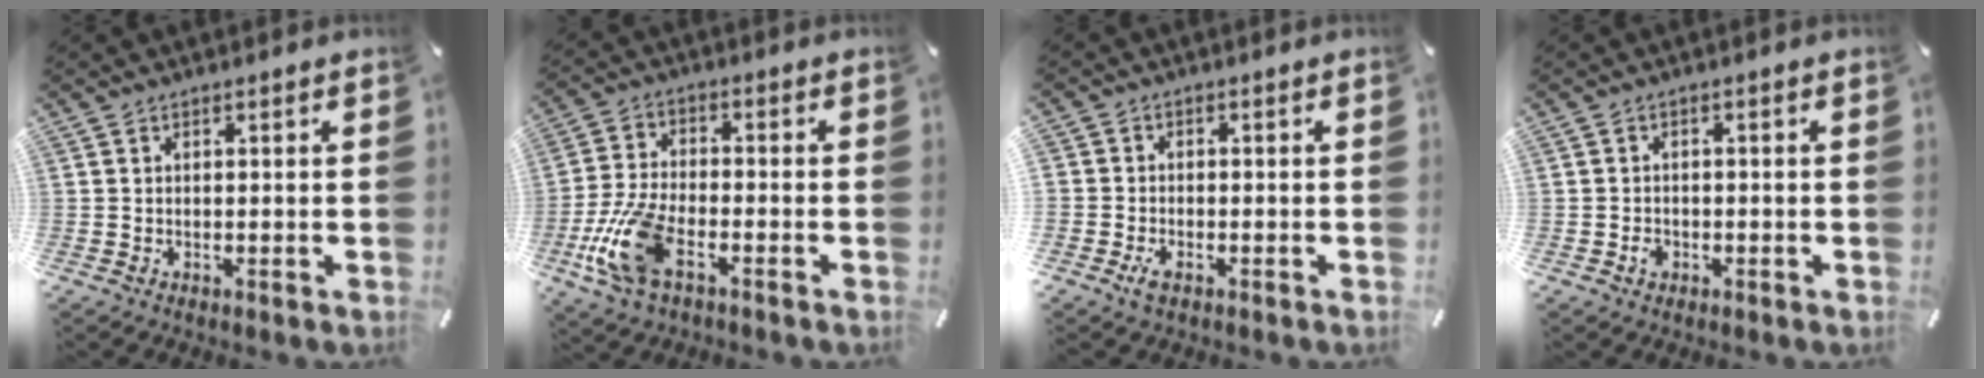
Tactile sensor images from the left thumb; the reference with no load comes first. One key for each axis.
{"total": 12.8, "fx": -5.5, "fy": 5.9, "fz": 9.9, "tx": -0.229, "ty": 0.000, "tz": -0.103}
{"total": 4.0, "fx": -1.6, "fy": 3.5, "fz": 0.9, "tx": -0.007, "ty": 0.011, "tz": -0.030}
{"total": 1.8, "fx": -0.8, "fy": 1.4, "fz": 0.8, "tx": -0.015, "ty": 0.005, "tz": -0.018}